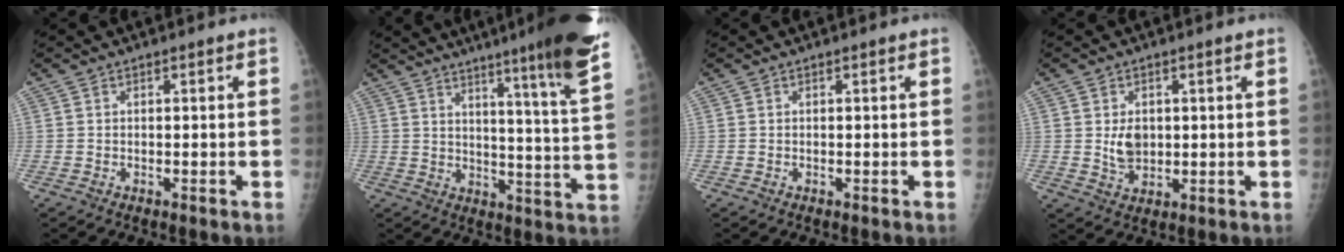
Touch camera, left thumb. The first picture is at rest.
{"total": 20.0, "force": [14.1, -0.4, 14.2], "torque": [-0.180, -0.095, 0.181]}
{"total": 0.0}
{"total": 4.6, "force": [0.8, 3.2, 3.1], "torque": [-0.039, -0.010, 0.022]}